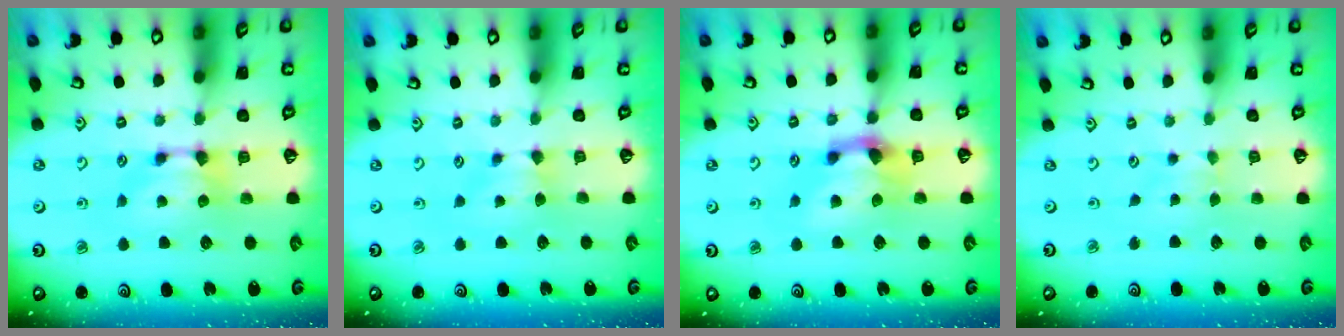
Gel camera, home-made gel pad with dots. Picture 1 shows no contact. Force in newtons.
{"total": 2.0, "press": 1.9, "slide": 0.7}
{"total": 3.0, "press": 2.4, "slide": 1.8}
{"total": 2.3, "press": 2.3, "slide": 0.1}